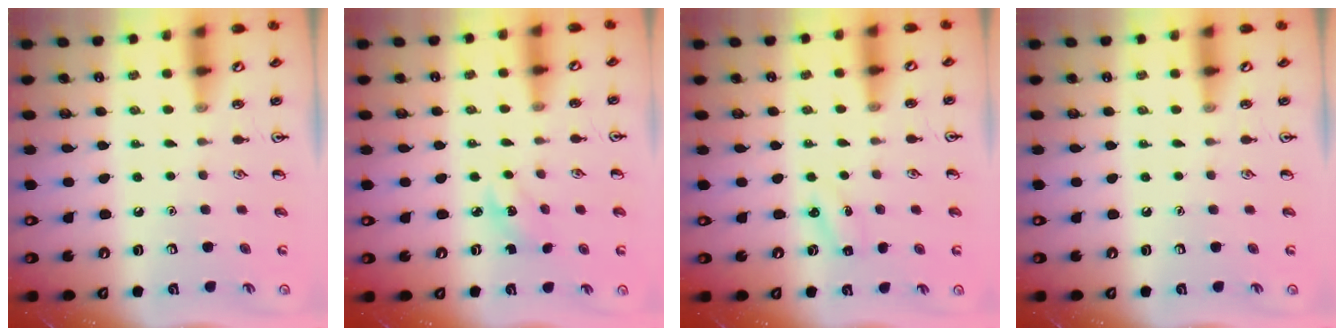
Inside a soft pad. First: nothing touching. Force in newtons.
{"total": 2.6, "press": 2.5, "slide": 0.8}
{"total": 2.5, "press": 2.4, "slide": 0.8}
{"total": 0.0}